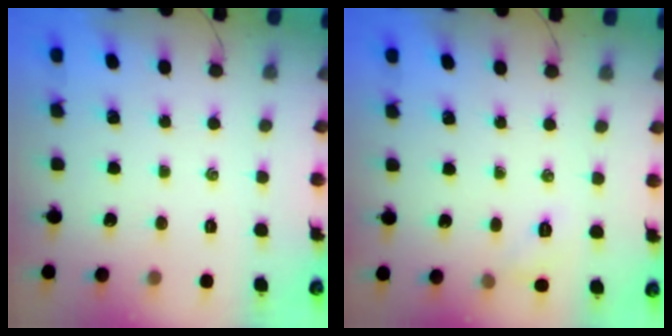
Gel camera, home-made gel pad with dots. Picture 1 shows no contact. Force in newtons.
{"total": 5.6, "press": 5.4, "slide": 1.5}